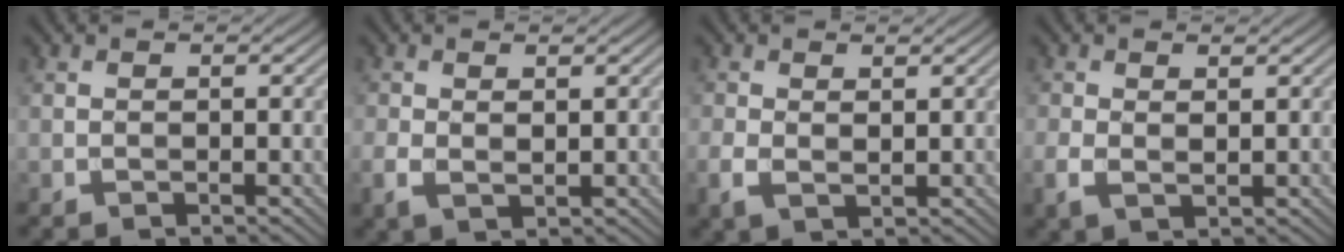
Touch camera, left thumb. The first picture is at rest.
{"total": 2.5, "force": [0.3, 1.1, 2.2], "torque": [-0.050, -0.002, 0.008]}
{"total": 2.6, "force": [0.4, 1.3, 2.2], "torque": [-0.053, -0.003, 0.008]}
{"total": 2.4, "force": [0.5, 1.1, 2.1], "torque": [-0.050, -0.002, 0.010]}